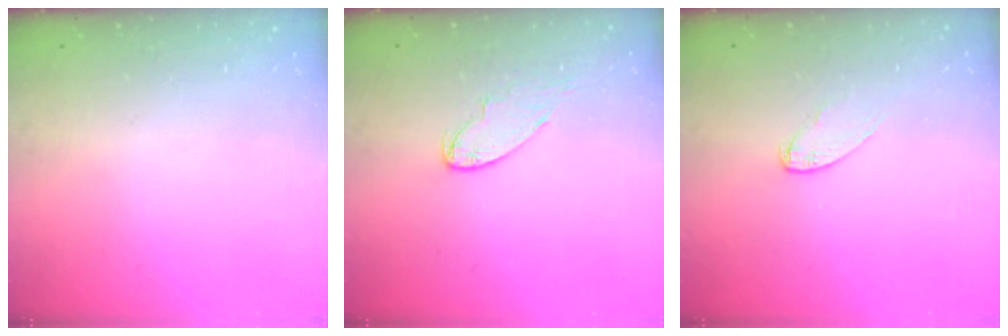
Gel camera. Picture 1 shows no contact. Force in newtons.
{"total": 6.0, "press": 6.0, "slide": 0.5}
{"total": 4.1, "press": 4.1, "slide": 0.4}